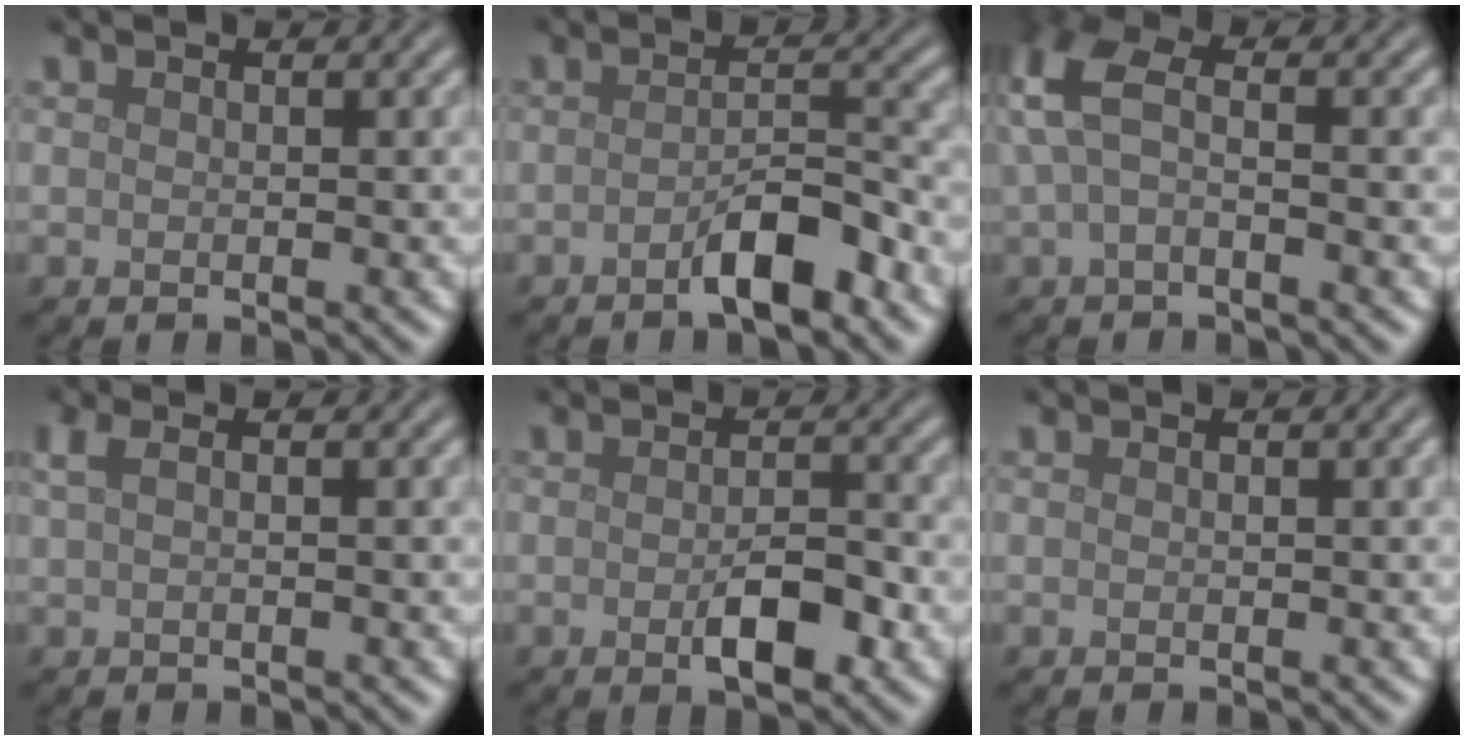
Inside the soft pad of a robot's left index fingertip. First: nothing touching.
{"total": 3.8, "force": [-2.3, 0.9, 2.8], "torque": [-0.045, 0.010, -0.043]}
{"total": 4.6, "force": [0.7, 2.1, 4.0], "torque": [-0.096, 0.012, 0.001]}
{"total": 1.5, "force": [0.6, 0.4, 1.3], "torque": [-0.028, 0.005, 0.009]}
{"total": 3.7, "force": [-1.3, 1.4, 3.1], "torque": [-0.051, -0.005, -0.018]}
{"total": 0.7, "force": [0.1, 0.1, 0.6], "torque": [-0.008, 0.005, 0.001]}